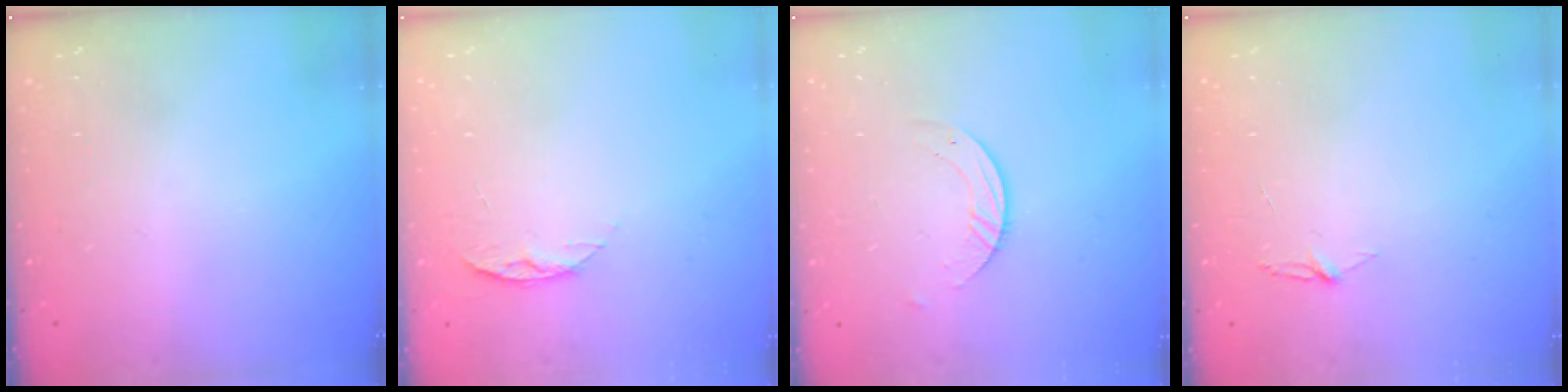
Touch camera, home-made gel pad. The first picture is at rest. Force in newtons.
{"total": 6.2, "press": 6.1, "slide": 0.7}
{"total": 3.1, "press": 3.1, "slide": 0.2}
{"total": 3.8, "press": 3.8, "slide": 0.4}